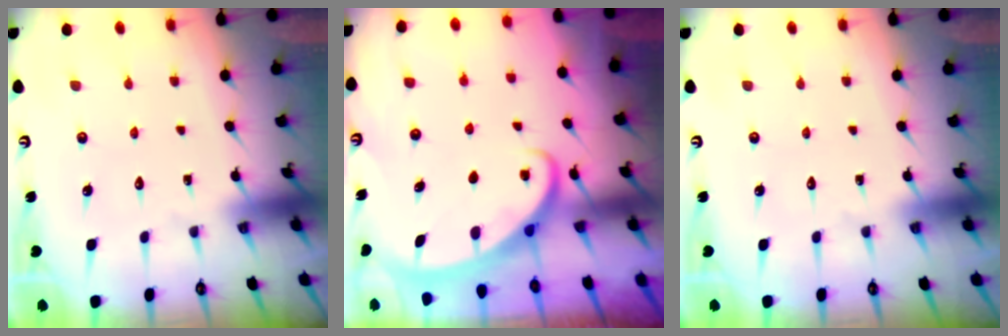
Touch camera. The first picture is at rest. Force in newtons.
{"total": 2.7, "press": 2.7, "slide": 0.4}
{"total": 0.0}